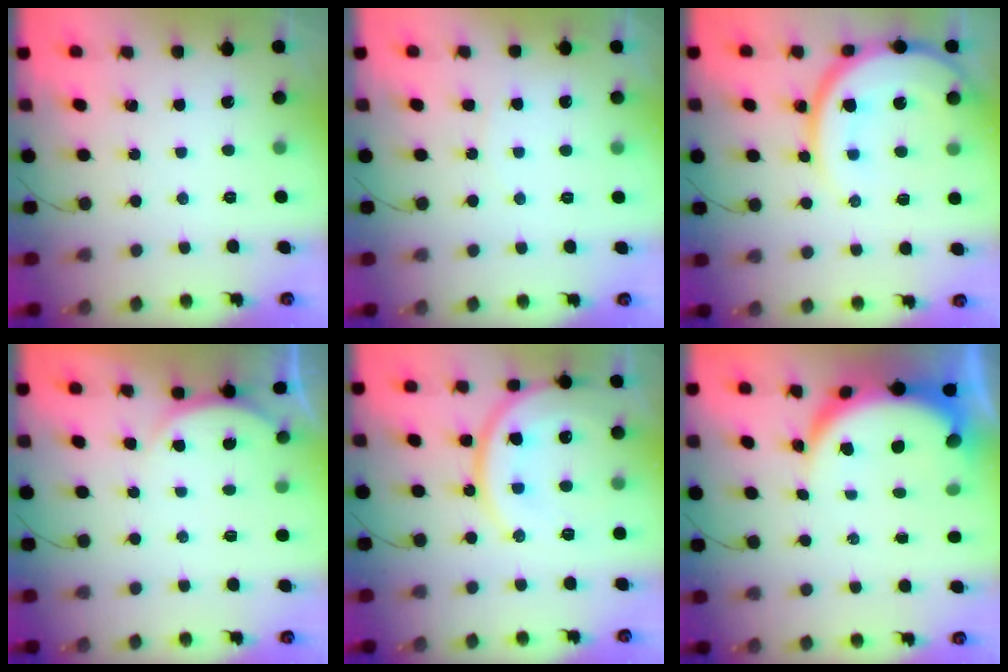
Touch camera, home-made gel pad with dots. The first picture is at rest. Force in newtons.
{"total": 3.3, "press": 3.3, "slide": 0.3}
{"total": 15.3, "press": 15.2, "slide": 1.2}
{"total": 3.2, "press": 3.2, "slide": 0.7}
{"total": 17.5, "press": 17.2, "slide": 3.7}
{"total": 7.7, "press": 7.7, "slide": 0.7}